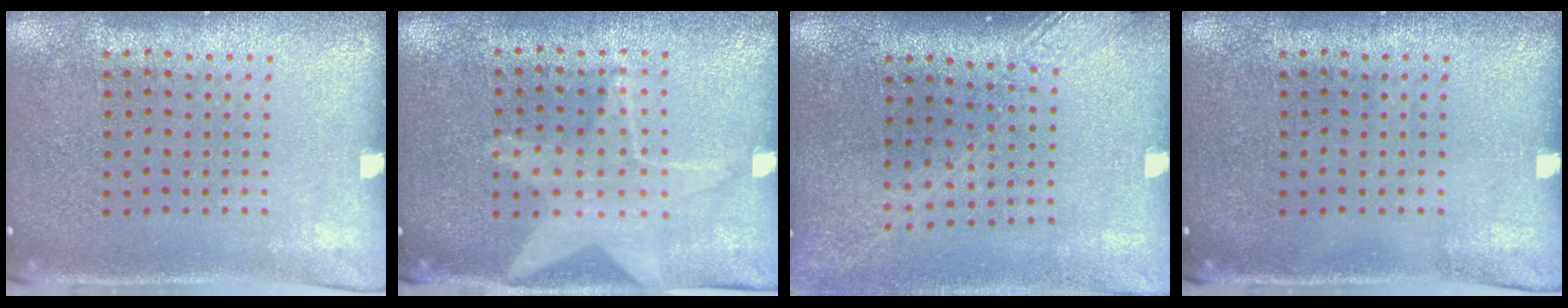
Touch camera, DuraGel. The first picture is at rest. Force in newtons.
{"total": 1.4, "press": 1.3, "slide": 0.4}
{"total": 1.8, "press": 1.4, "slide": 1.1}
{"total": 0.0}